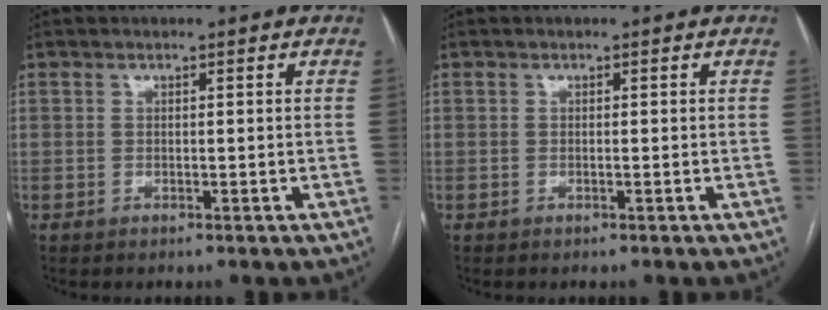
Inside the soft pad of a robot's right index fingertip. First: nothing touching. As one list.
[{"total": 0.0}]